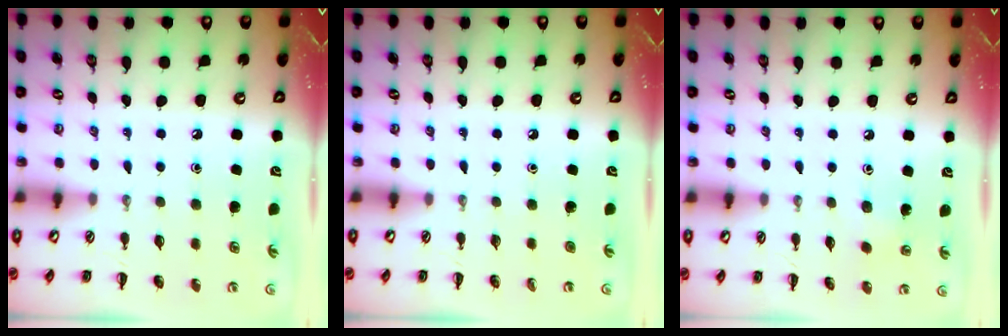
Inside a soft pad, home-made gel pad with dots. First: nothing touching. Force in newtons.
{"total": 0.0}
{"total": 2.2, "press": 2.0, "slide": 0.8}